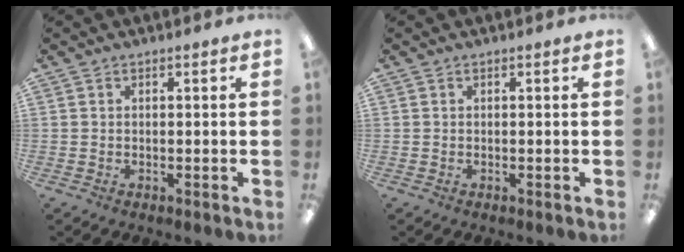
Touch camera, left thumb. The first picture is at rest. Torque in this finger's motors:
{"motor_torque": [-0.09, 0.09, -0.05, 0.05, 0.01]}